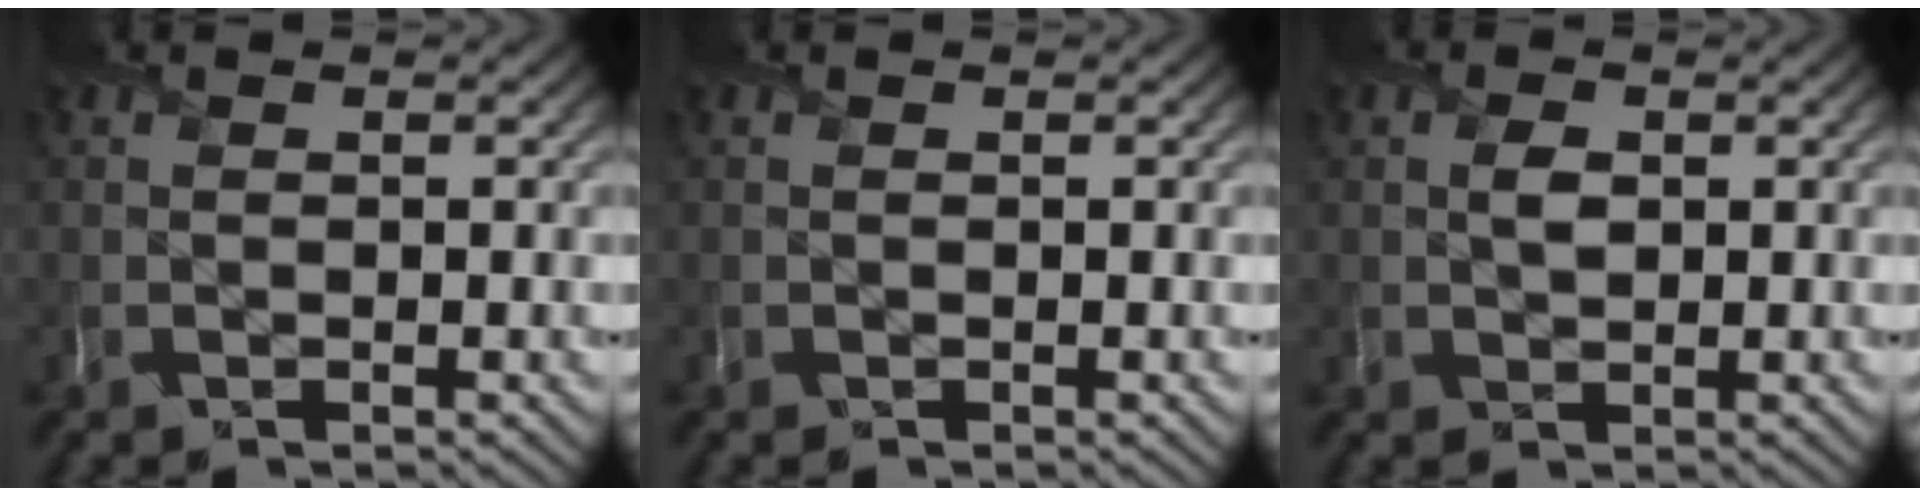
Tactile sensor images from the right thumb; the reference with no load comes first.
{"total": 0.0}
{"total": 1.6, "force": [0.2, 1.2, 1.0], "torque": [-0.021, -0.005, 0.005]}